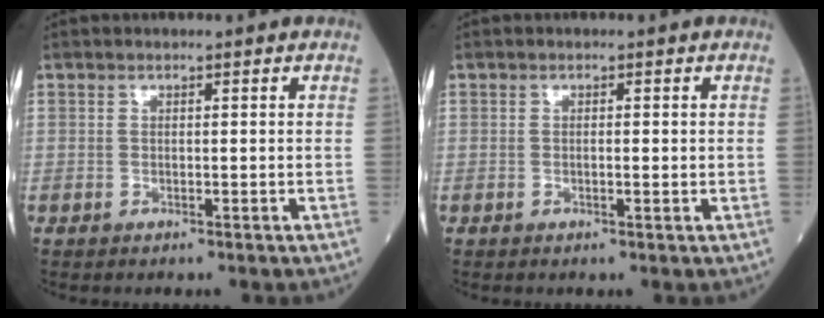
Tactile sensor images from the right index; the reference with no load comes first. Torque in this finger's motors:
{"motor_torque": [-0.01, -0.01, 0.00, 0.00]}